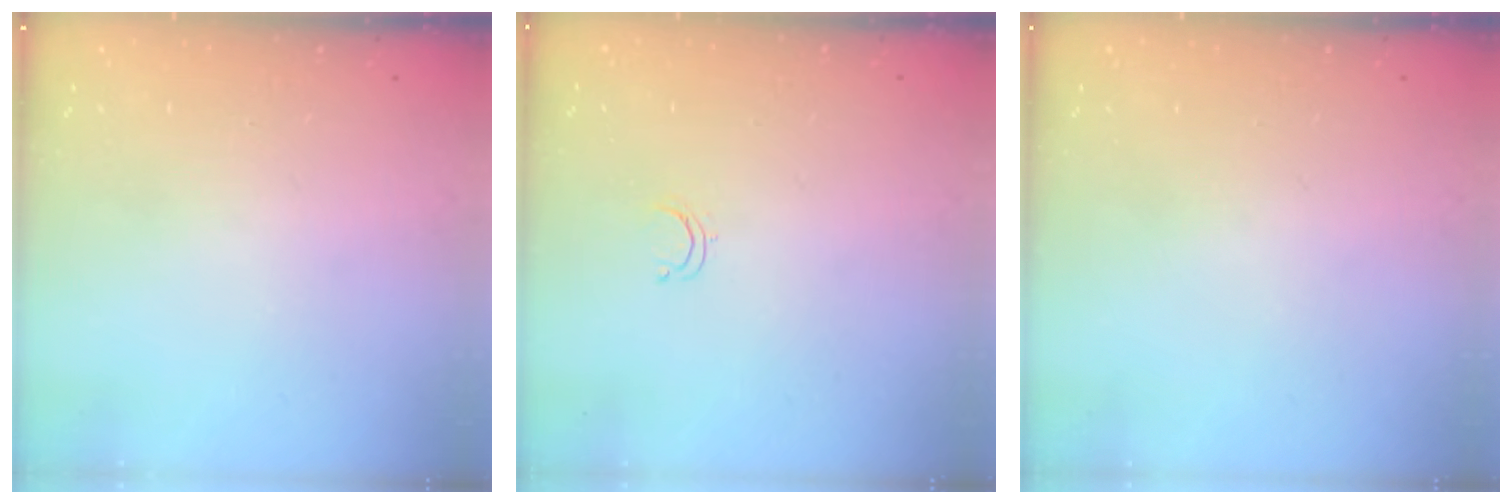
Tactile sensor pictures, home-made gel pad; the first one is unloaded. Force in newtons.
{"total": 2.4, "press": 2.4, "slide": 0.2}
{"total": 0.0}